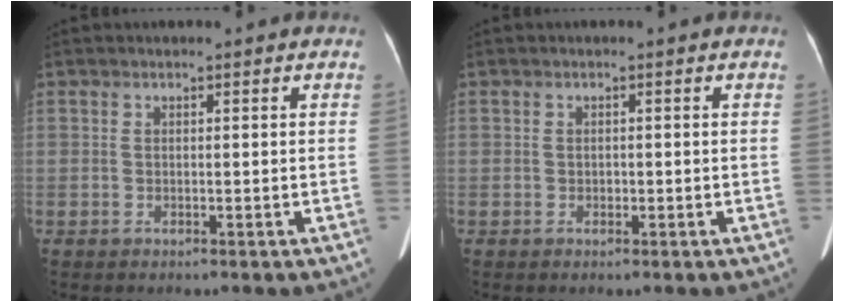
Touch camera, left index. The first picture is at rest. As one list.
[{"total": 0.7, "force": [-0.5, 0.5, 0.3], "torque": [-0.004, -0.001, -0.006]}]